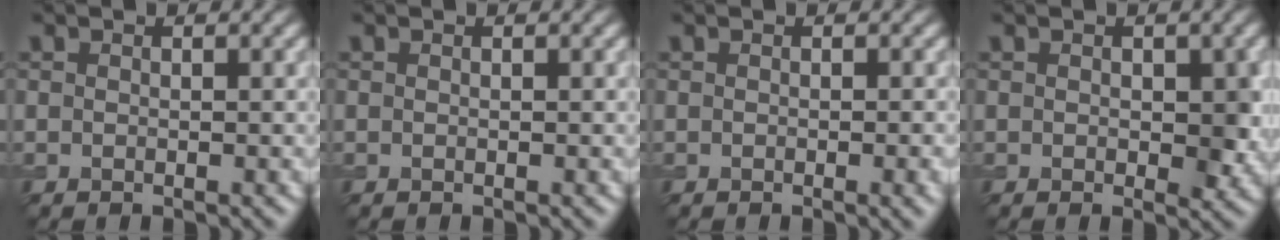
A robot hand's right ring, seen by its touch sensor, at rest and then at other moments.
{"total": 0.0}
{"total": 1.9, "force": [-0.3, 0.5, 1.8], "torque": [-0.019, -0.004, -0.005]}
{"total": 2.9, "force": [0.2, 1.6, 2.5], "torque": [-0.031, -0.003, 0.004]}